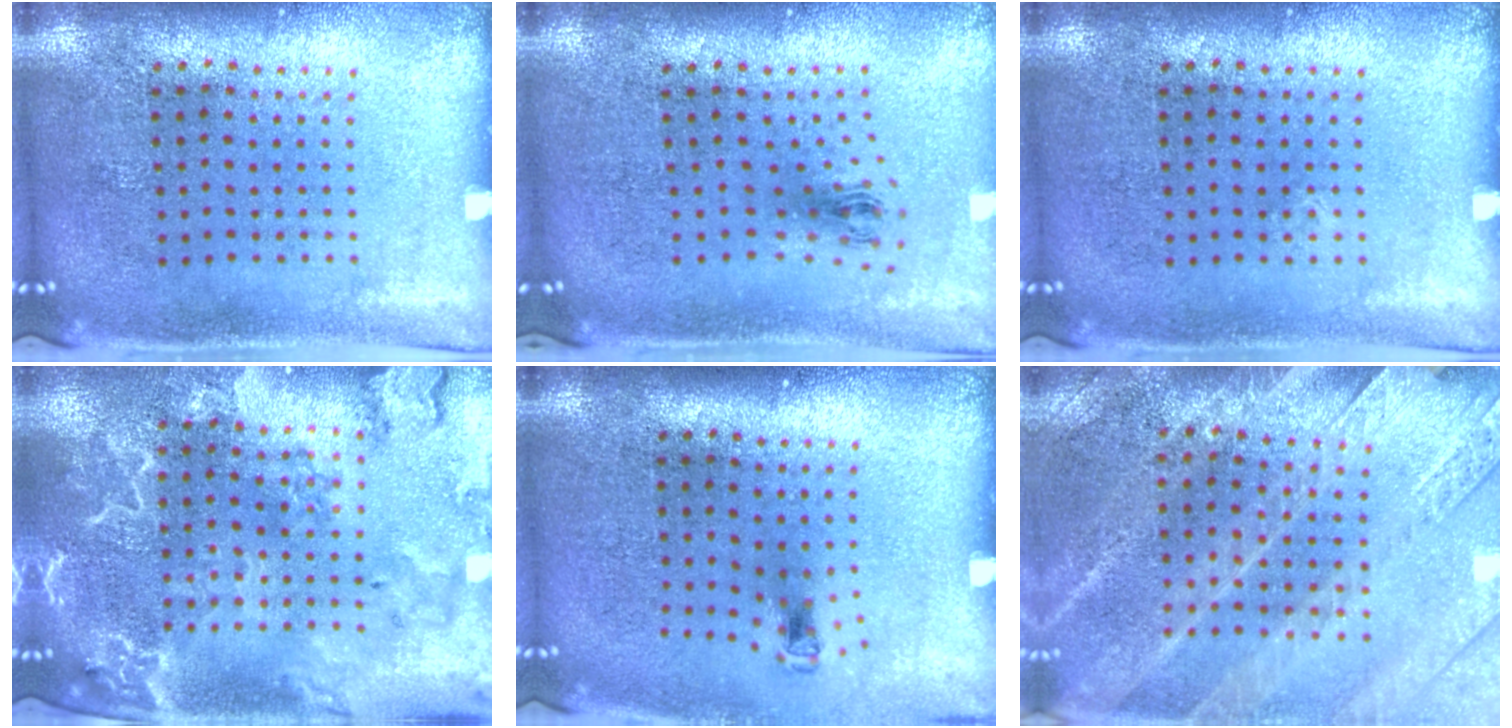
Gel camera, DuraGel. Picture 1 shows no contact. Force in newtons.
{"total": 1.0, "press": 0.5, "slide": 0.9}
{"total": 0.0}
{"total": 2.6, "press": 2.5, "slide": 0.9}
{"total": 0.6, "press": 0.3, "slide": 0.5}
{"total": 2.8, "press": 2.7, "slide": 0.6}